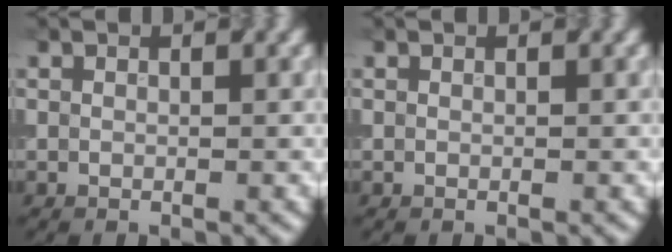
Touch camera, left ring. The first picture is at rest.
{"total": 0.0}